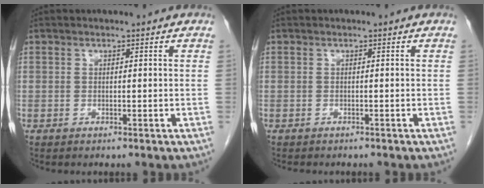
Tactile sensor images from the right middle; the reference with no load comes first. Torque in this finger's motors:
{"motor_torque": [0.02, -0.01, -0.01, 0.00]}